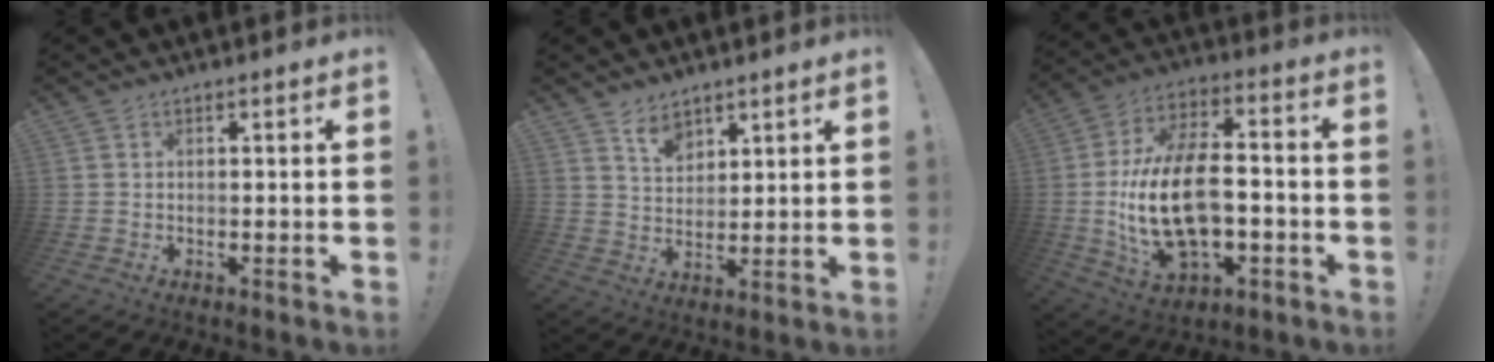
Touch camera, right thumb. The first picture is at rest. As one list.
[{"total": 6.4, "force": [4.9, 3.6, 1.9], "torque": [-0.035, -0.031, 0.093]}, {"total": 21.9, "force": [-3.1, 12.6, 17.6], "torque": [-0.329, 0.017, -0.048]}]